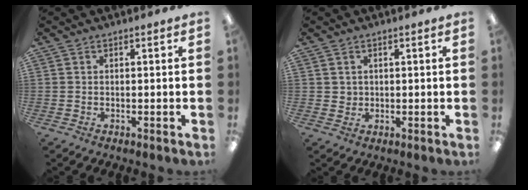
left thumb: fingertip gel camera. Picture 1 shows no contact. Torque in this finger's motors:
{"motor_torque": [-0.08, 0.04, 0.03, -0.01, 0.00]}